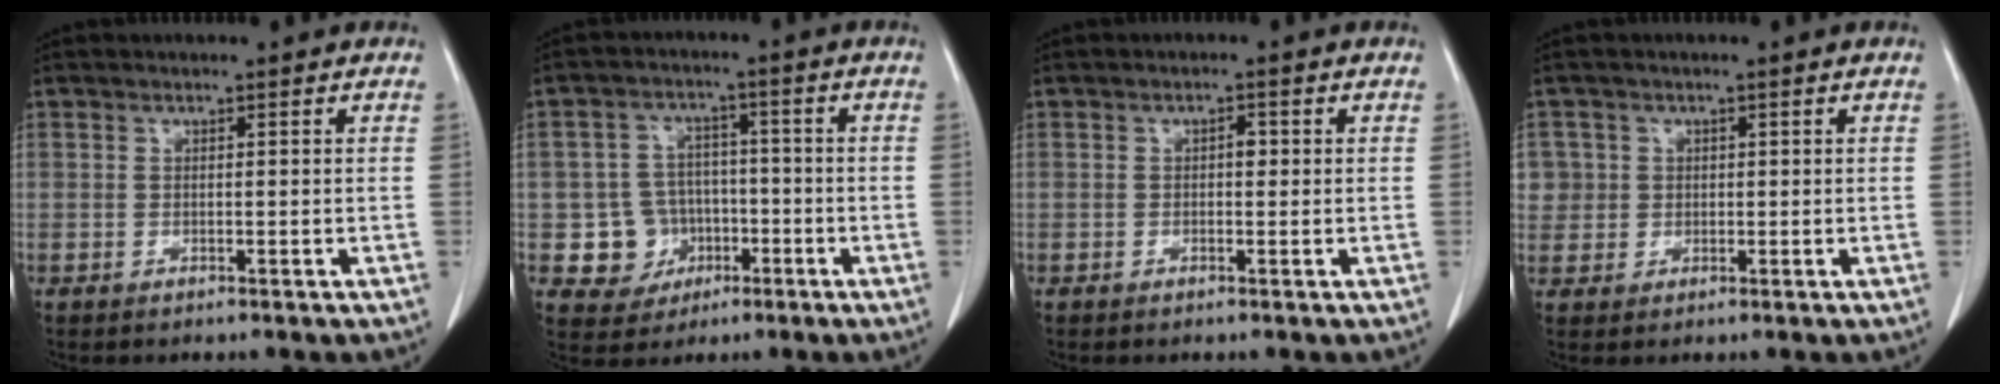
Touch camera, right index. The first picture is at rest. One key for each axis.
{"total": 7.4, "fx": -1.9, "fy": 7.1, "fz": 1.2, "tx": -0.018, "ty": 0.015, "tz": -0.019}
{"total": 1.3, "fx": 0.2, "fy": 0.7, "fz": 1.1, "tx": -0.012, "ty": 0.005, "tz": 0.004}
{"total": 4.1, "fx": 1.0, "fy": 4.0, "fz": -0.1, "tx": 0.021, "ty": 0.011, "tz": 0.024}